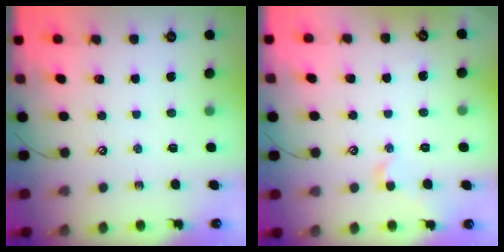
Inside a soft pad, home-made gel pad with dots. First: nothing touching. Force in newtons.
{"total": 0.9, "press": 0.8, "slide": 0.4}